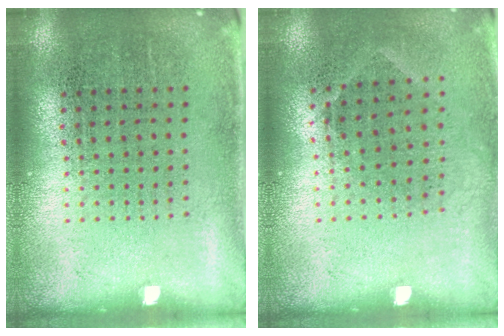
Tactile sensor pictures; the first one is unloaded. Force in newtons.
{"total": 0.8, "press": 0.6, "slide": 0.5}